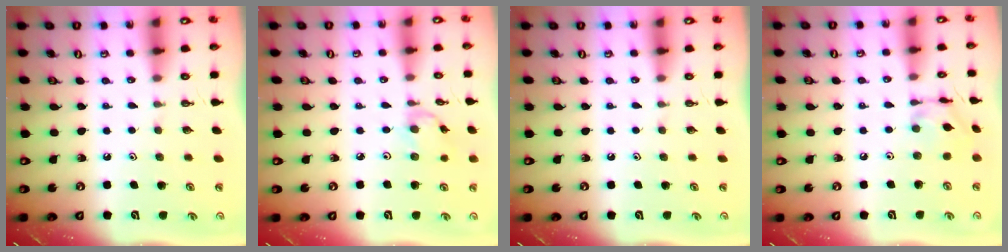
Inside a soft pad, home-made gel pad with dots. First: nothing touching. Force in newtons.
{"total": 3.3, "press": 3.3, "slide": 0.3}
{"total": 0.0}
{"total": 8.5, "press": 8.5, "slide": 0.6}